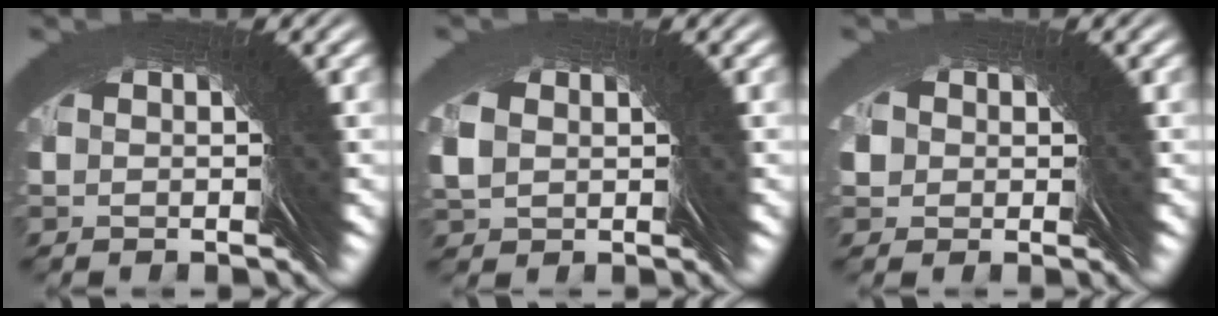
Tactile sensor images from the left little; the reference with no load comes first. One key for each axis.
{"total": 0.9, "fx": 0.7, "fy": 0.5, "fz": 0.0, "tx": 0.004, "ty": 0.013, "tz": 0.006}
{"total": 3.9, "fx": 0.6, "fy": 3.4, "fz": 1.8, "tx": -0.039, "ty": -0.003, "tz": 0.006}